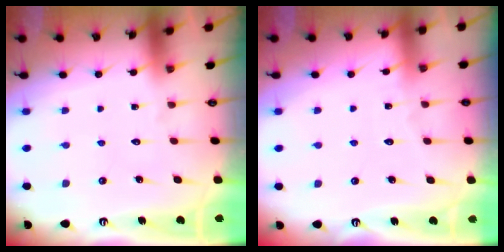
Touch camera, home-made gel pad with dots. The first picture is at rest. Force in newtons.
{"total": 2.2, "press": 2.2, "slide": 0.3}